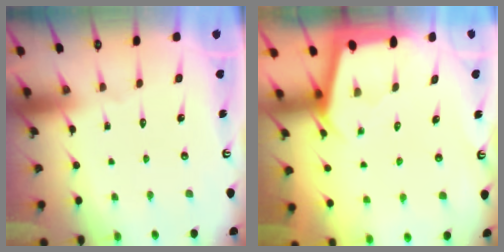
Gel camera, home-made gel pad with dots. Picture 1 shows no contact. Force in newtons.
{"total": 2.2, "press": 2.2, "slide": 0.3}